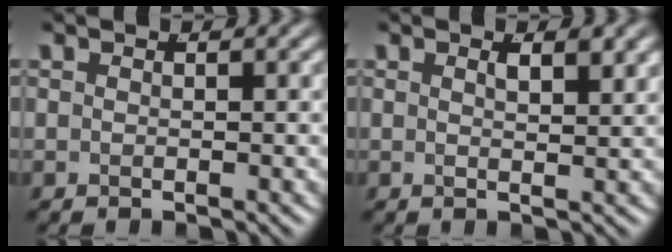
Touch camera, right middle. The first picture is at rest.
{"total": 1.3, "force": [0.6, -0.5, 1.1], "torque": [-0.017, -0.006, 0.014]}